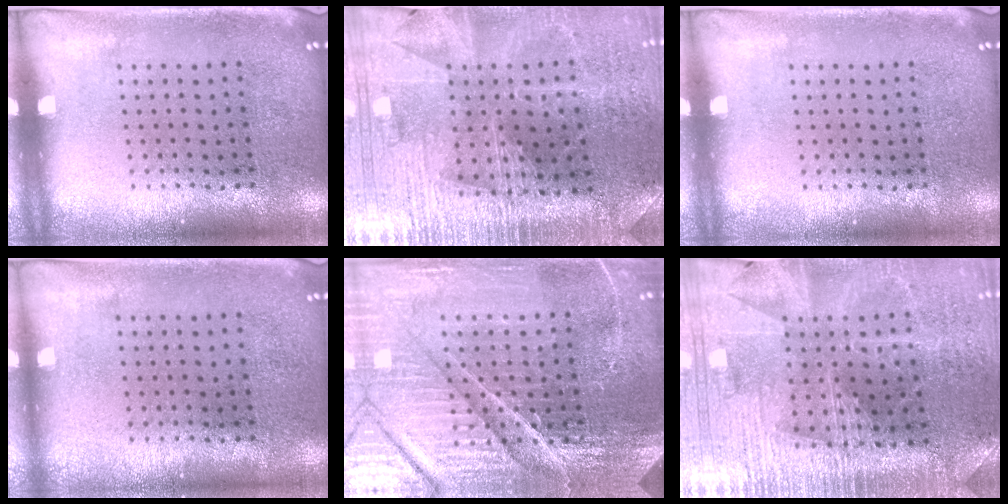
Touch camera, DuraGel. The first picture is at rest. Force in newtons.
{"total": 3.0, "press": 3.0, "slide": 0.4}
{"total": 0.0}
{"total": 0.0}
{"total": 5.9, "press": 5.3, "slide": 2.5}
{"total": 3.0, "press": 3.0, "slide": 0.4}